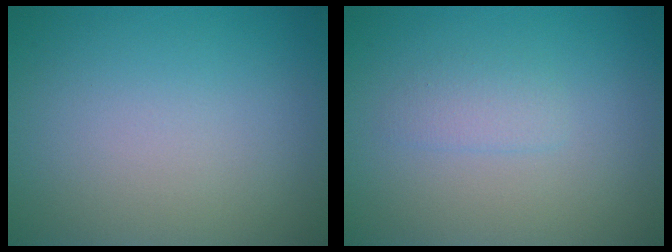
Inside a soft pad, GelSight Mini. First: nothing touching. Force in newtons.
{"total": 1.3, "press": 1.3, "slide": 0.1}